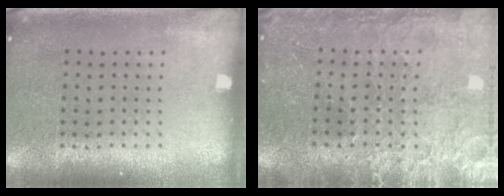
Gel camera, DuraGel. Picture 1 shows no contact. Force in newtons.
{"total": 3.4, "press": 3.2, "slide": 1.3}